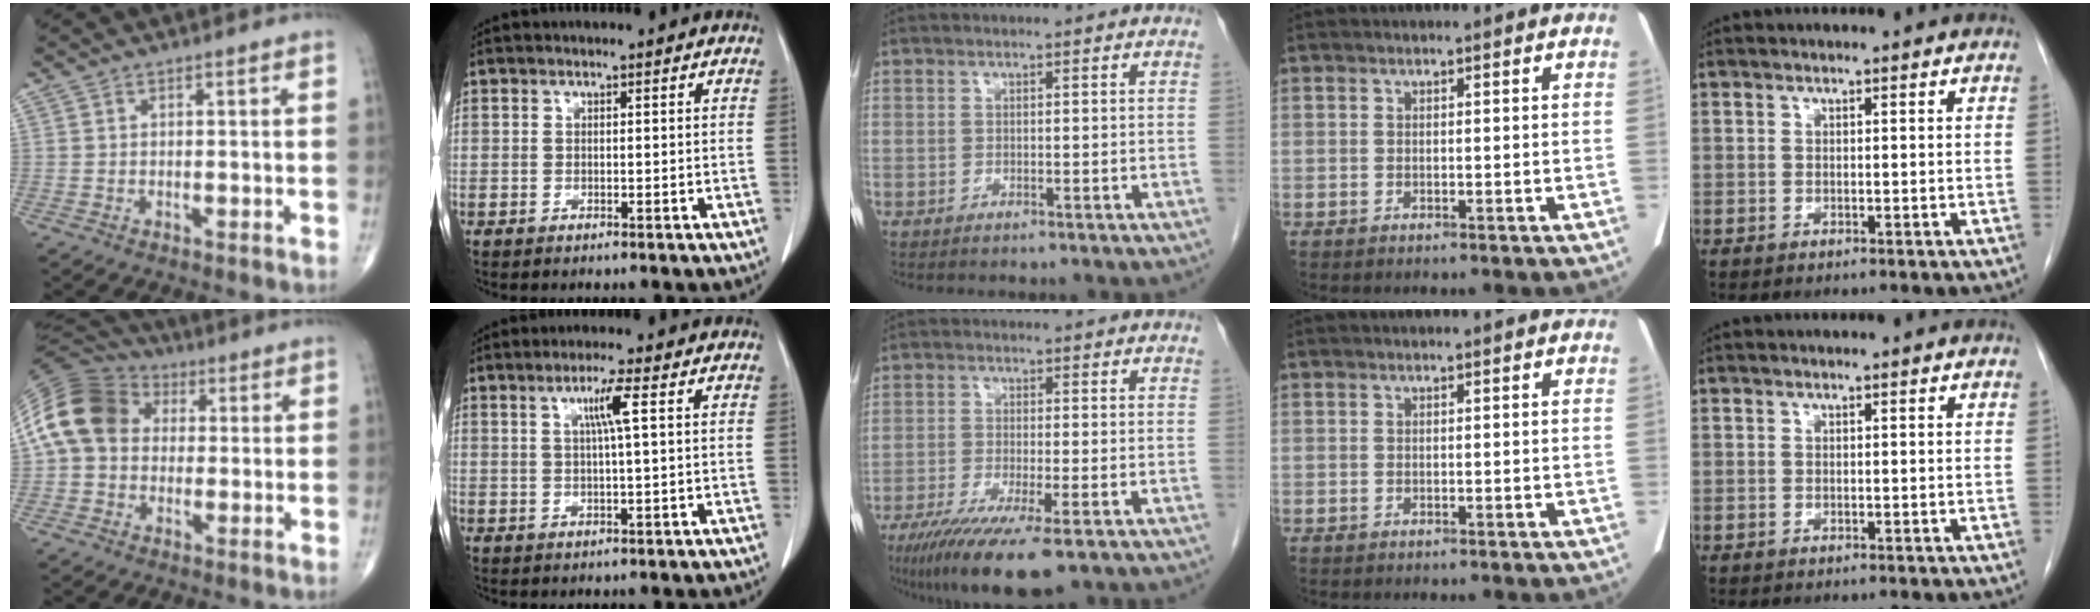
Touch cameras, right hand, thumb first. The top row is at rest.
{"thumb": {"total": 14.8, "force": [2.2, 11.7, 8.8], "torque": [-0.166, 0.035, 0.029]}, "index": {"total": 3.9, "force": [1.2, -0.6, 3.7], "torque": [-0.070, 0.000, 0.021]}, "middle": {"total": 10.8, "force": [-6.8, 1.2, 8.2], "torque": [-0.137, -0.028, -0.109]}}